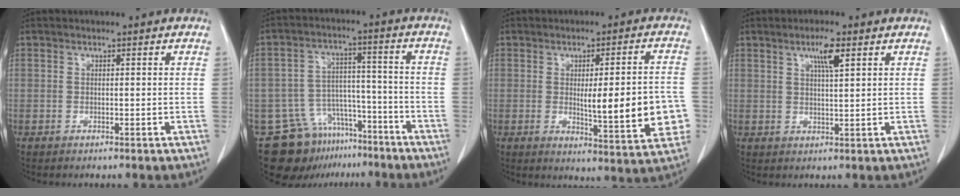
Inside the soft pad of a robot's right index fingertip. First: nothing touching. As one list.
[{"total": 12.0, "force": [-8.7, 7.5, 3.5], "torque": [-0.053, 0.046, -0.130]}, {"total": 12.7, "force": [-1.5, 2.6, 12.3], "torque": [-0.153, 0.000, -0.010]}, {"total": 3.9, "force": [2.0, 0.2, 3.3], "torque": [-0.059, -0.002, 0.035]}]